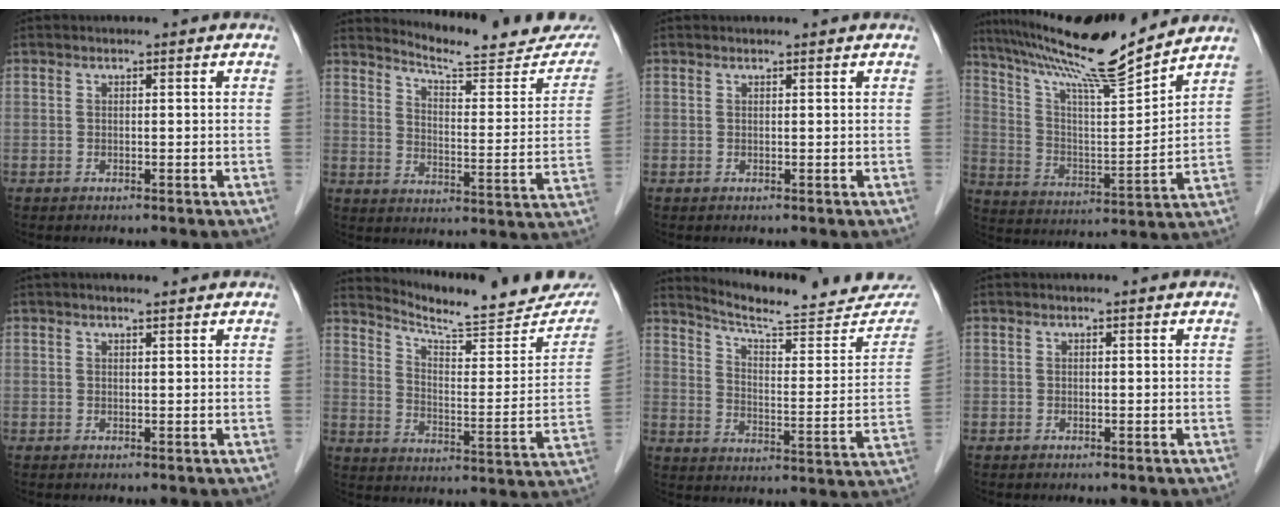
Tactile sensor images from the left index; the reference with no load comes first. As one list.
[{"total": 17.3, "force": [16.5, 1.8, 4.8], "torque": [-0.062, -0.074, 0.202]}, {"total": 1.1, "force": [1.1, 0.0, 0.2], "torque": [-0.008, 0.009, 0.016]}, {"total": 17.5, "force": [15.5, -0.5, 8.1], "torque": [-0.143, -0.003, 0.264]}, {"total": 1.7, "force": [1.4, 0.2, 1.0], "torque": [-0.019, 0.014, 0.021]}, {"total": 19.8, "force": [18.7, 2.0, 6.3], "torque": [-0.092, -0.065, 0.249]}, {"total": 21.1, "force": [20.0, 2.2, 6.5], "torque": [-0.090, -0.067, 0.259]}, {"total": 0.0}]